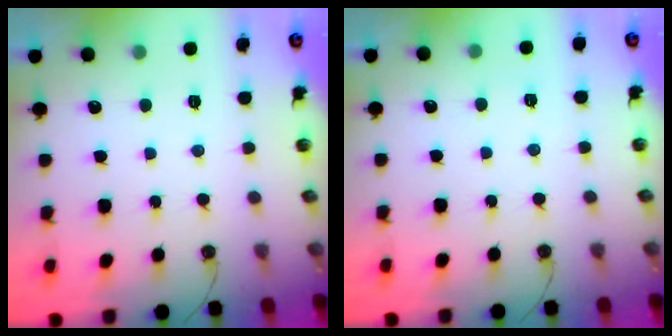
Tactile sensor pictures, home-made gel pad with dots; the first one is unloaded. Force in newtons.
{"total": 2.6, "press": 1.3, "slide": 2.2}